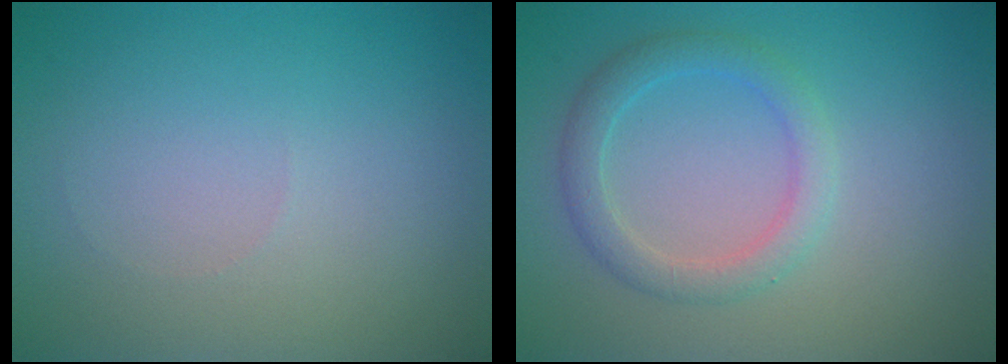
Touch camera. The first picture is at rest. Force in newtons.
{"total": 2.7, "press": 2.7, "slide": 0.1}